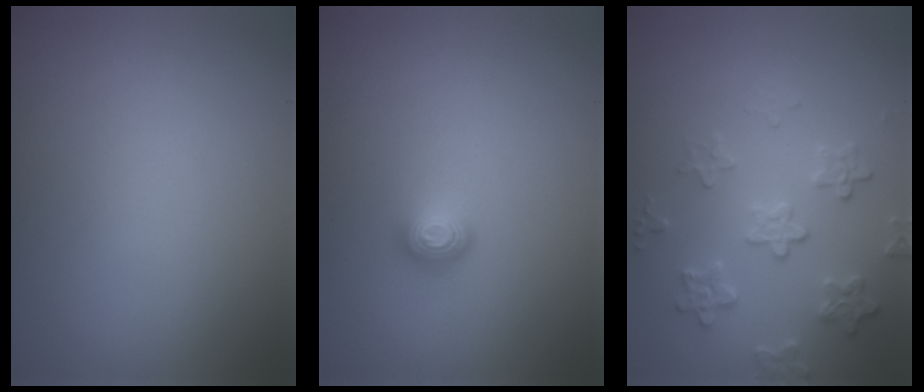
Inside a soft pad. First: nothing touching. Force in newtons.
{"total": 1.2, "press": 0.9, "slide": 0.7}
{"total": 3.1, "press": 3.0, "slide": 1.0}